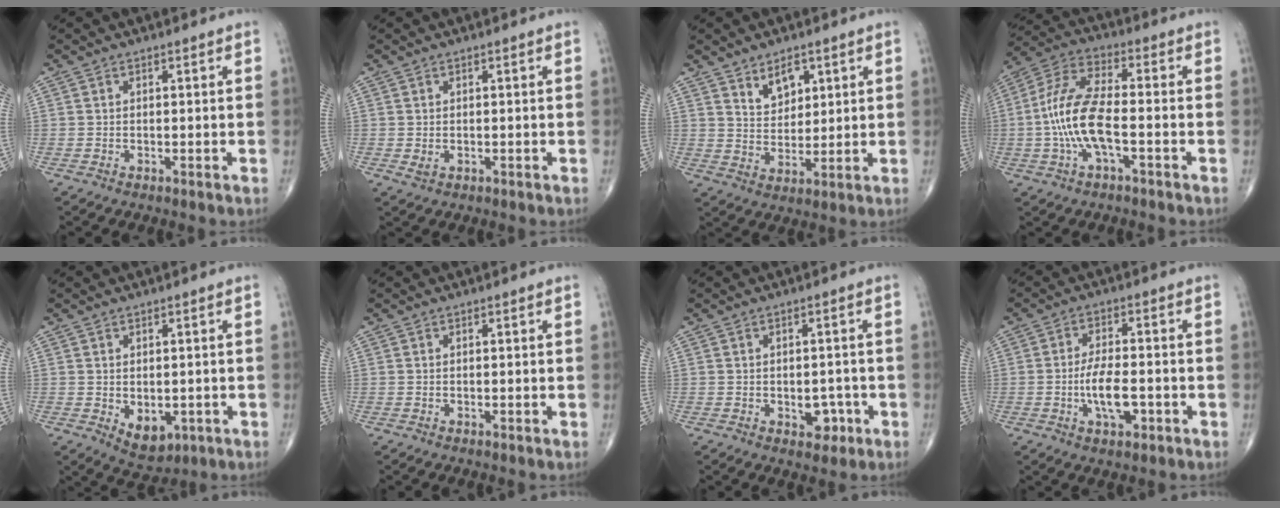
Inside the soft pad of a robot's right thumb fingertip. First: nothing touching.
{"total": 1.2, "force": [-0.1, 0.8, 0.9], "torque": [-0.016, -0.003, 0.002]}
{"total": 6.1, "force": [3.5, 3.7, 3.3], "torque": [-0.032, -0.029, 0.067]}
{"total": 12.4, "force": [-2.4, 4.5, 11.3], "torque": [-0.249, 0.035, -0.050]}
{"total": 5.7, "force": [-1.3, 3.7, 4.1], "torque": [-0.043, -0.005, -0.001]}
{"total": 0.0}
{"total": 4.0, "force": [-1.3, 2.7, 2.5], "torque": [-0.007, 0.006, -0.014]}
{"total": 7.1, "force": [-2.0, 3.0, 6.1], "torque": [-0.111, 0.008, -0.035]}